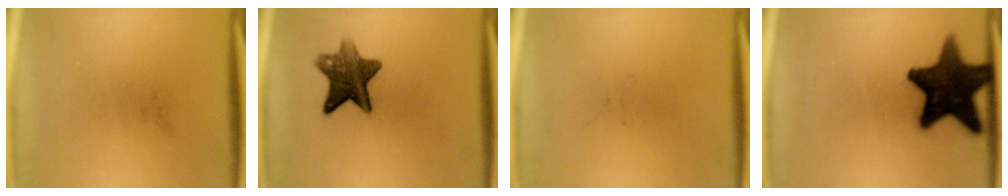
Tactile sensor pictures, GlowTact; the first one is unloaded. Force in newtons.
{"total": 9.1}
{"total": 0.0}
{"total": 16.2}